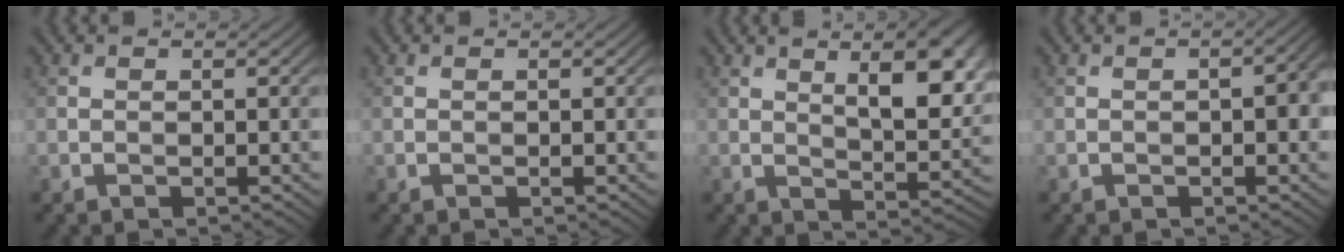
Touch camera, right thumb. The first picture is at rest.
{"total": 0.0}
{"total": 10.3, "force": [3.8, 3.9, 8.8], "torque": [-0.126, 0.004, 0.050]}
{"total": 2.5, "force": [-0.4, 1.0, 2.3], "torque": [-0.030, 0.005, -0.006]}